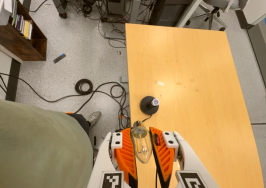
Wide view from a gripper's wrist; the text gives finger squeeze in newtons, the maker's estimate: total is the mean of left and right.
{"total": 20.6, "left": 22.6, "right": 18.6}